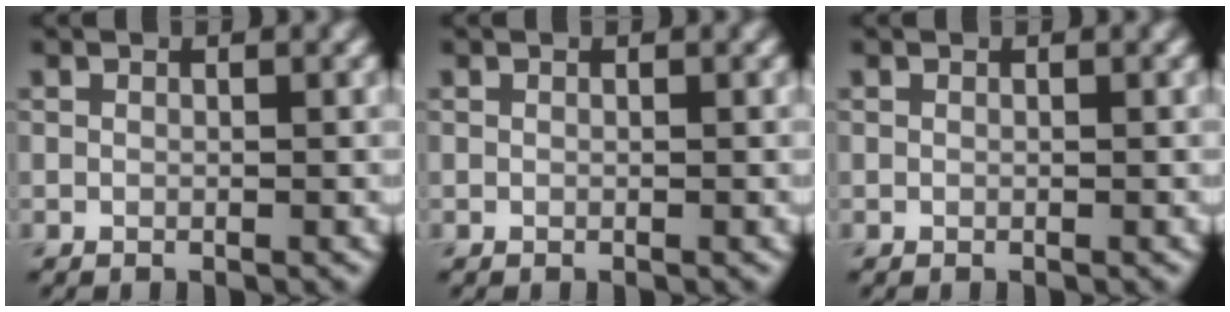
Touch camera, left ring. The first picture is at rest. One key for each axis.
{"total": 0.0}
{"total": 0.0}